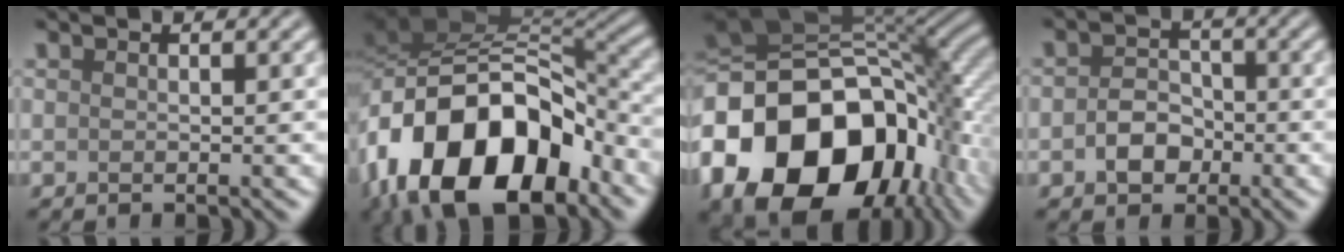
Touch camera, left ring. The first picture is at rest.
{"total": 16.5, "force": [-8.0, 9.8, 10.6], "torque": [-0.180, -0.004, -0.147]}
{"total": 20.4, "force": [-5.2, 14.4, 13.5], "torque": [-0.290, -0.015, -0.092]}
{"total": 3.0, "force": [-1.1, 2.3, 1.6], "torque": [-0.025, 0.001, -0.024]}